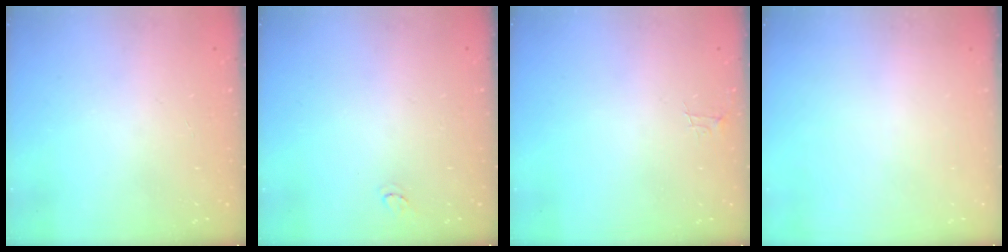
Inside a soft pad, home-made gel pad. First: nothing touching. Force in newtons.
{"total": 2.9, "press": 2.9, "slide": 0.3}
{"total": 3.8, "press": 3.8, "slide": 0.4}
{"total": 0.0}